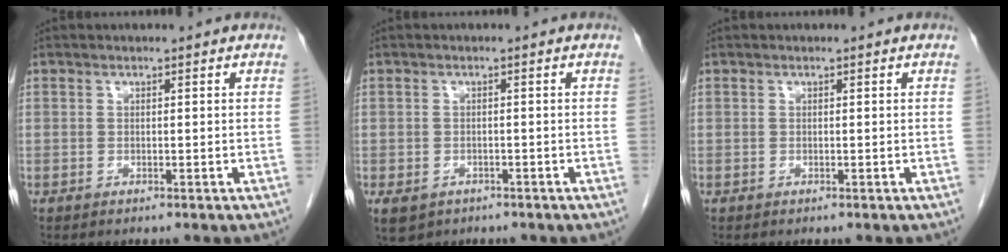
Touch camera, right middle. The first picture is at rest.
{"total": 4.7, "force": [-2.9, 3.3, 1.6], "torque": [-0.030, -0.002, -0.037]}
{"total": 0.0}